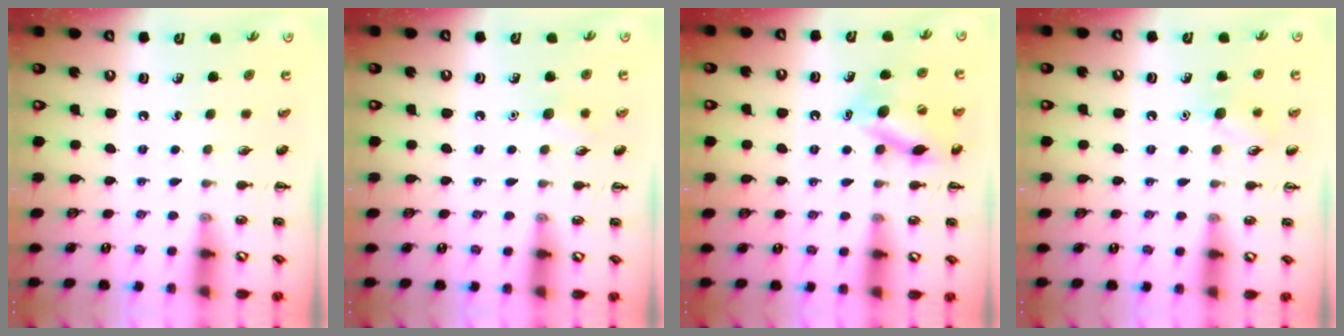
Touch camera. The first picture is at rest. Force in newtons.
{"total": 5.2, "press": 5.0, "slide": 1.2}
{"total": 13.3, "press": 13.1, "slide": 2.3}
{"total": 7.0, "press": 6.8, "slide": 1.6}